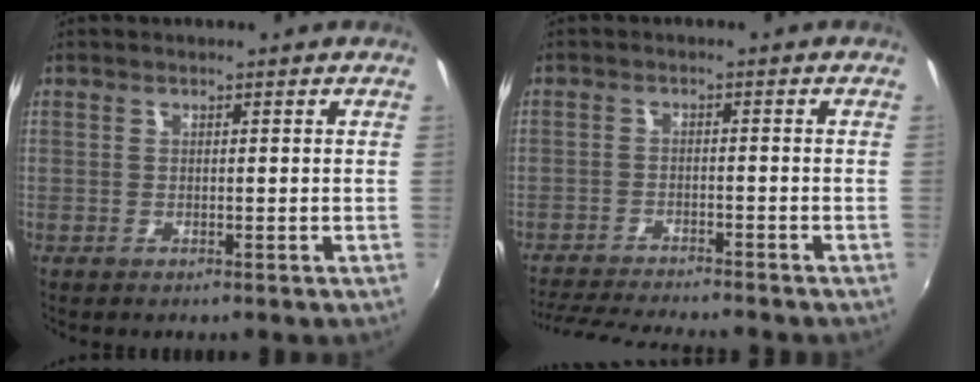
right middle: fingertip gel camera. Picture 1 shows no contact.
{"total": 11.1, "force": [-10.2, 0.8, 4.2], "torque": [-0.103, -0.020, -0.165]}